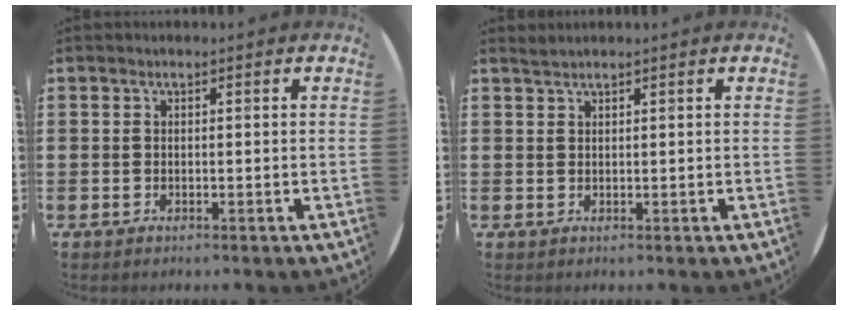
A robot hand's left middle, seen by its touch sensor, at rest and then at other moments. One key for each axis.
{"total": 0.8, "fx": 0.8, "fy": -0.2, "fz": 0.1, "tx": -0.001, "ty": -0.001, "tz": 0.016}